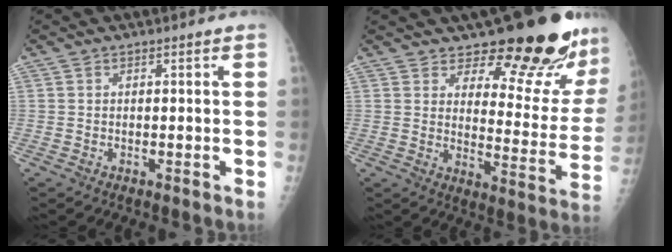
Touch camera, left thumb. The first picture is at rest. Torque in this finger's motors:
{"motor_torque": [0.33, 0.60, 0.21, -0.18, 0.15]}